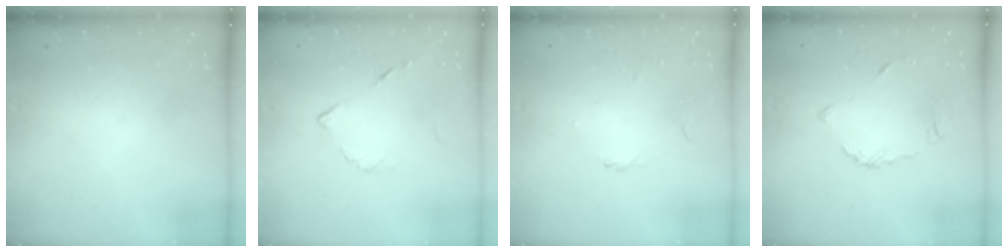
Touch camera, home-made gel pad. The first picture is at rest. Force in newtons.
{"total": 6.0, "press": 6.0, "slide": 0.7}
{"total": 1.2, "press": 1.2, "slide": 0.4}
{"total": 7.7, "press": 7.7, "slide": 0.4}